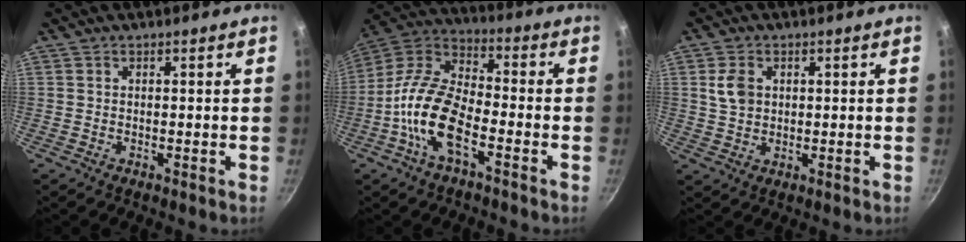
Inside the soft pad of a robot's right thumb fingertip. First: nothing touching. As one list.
[{"total": 14.6, "force": [-5.6, 6.6, 11.8], "torque": [-0.220, 0.044, -0.126]}, {"total": 4.9, "force": [1.2, 3.6, 3.1], "torque": [-0.049, -0.001, 0.024]}]